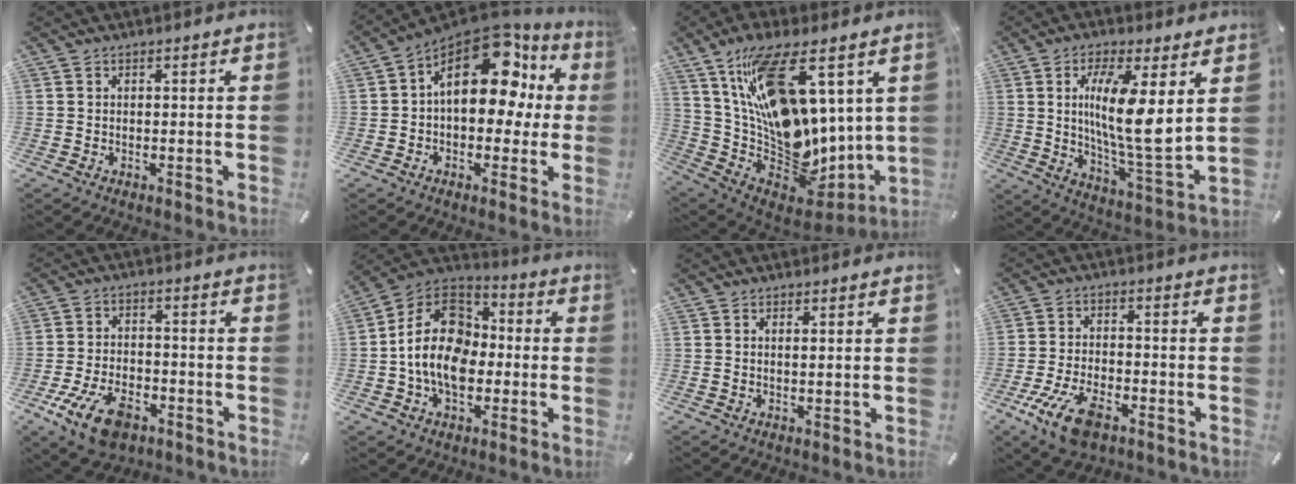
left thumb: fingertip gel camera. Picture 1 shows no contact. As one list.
[{"total": 19.8, "force": [5.5, 11.8, 14.8], "torque": [-0.204, -0.030, 0.092]}, {"total": 19.7, "force": [7.7, 9.4, 15.5], "torque": [-0.291, -0.081, 0.133]}, {"total": 14.6, "force": [4.0, 3.5, 13.6], "torque": [-0.250, -0.034, 0.059]}, {"total": 11.6, "force": [-6.0, 6.6, 7.4], "torque": [-0.140, 0.025, -0.108]}, {"total": 16.3, "force": [-3.0, 12.6, 9.9], "torque": [-0.206, 0.028, -0.059]}, {"total": 1.0, "force": [0.5, 0.1, 0.8], "torque": [-0.015, -0.001, 0.009]}, {"total": 10.7, "force": [-5.7, 5.2, 7.5], "torque": [-0.162, 0.017, -0.105]}]